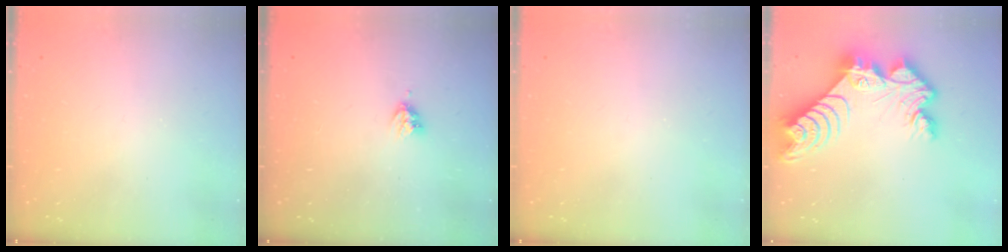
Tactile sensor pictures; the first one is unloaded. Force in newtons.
{"total": 3.8, "press": 3.8, "slide": 0.6}
{"total": 0.0}
{"total": 16.6, "press": 16.5, "slide": 1.4}